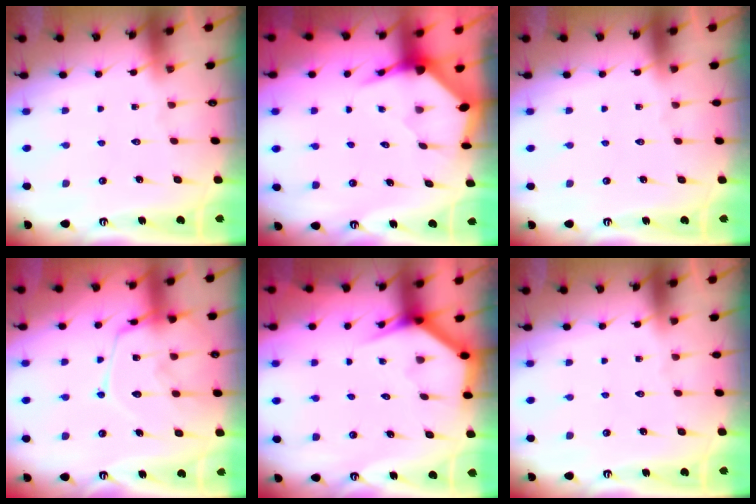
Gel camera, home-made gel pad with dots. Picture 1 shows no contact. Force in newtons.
{"total": 3.7, "press": 3.6, "slide": 0.4}
{"total": 0.0}
{"total": 14.9, "press": 14.8, "slide": 1.3}
{"total": 3.5, "press": 3.5, "slide": 0.2}
{"total": 0.0}